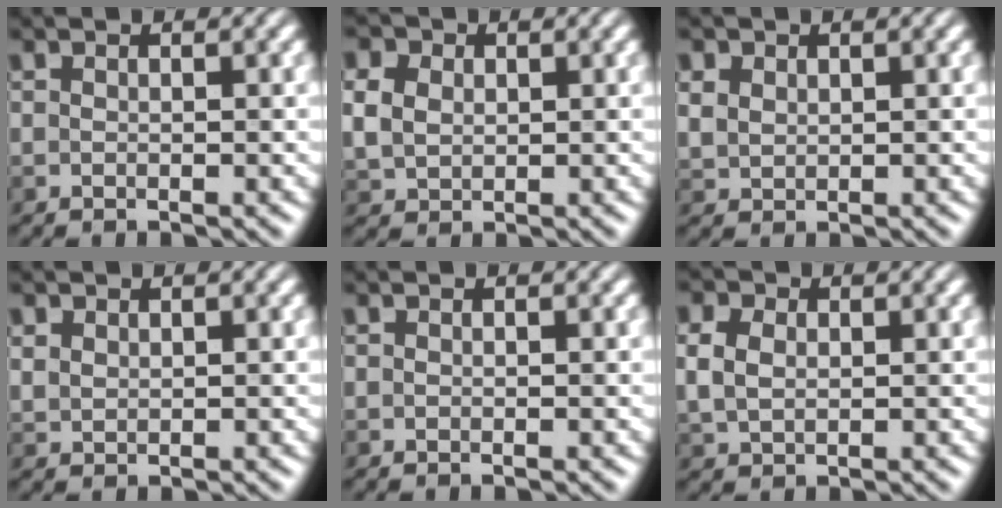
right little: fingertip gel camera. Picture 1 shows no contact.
{"total": 5.0, "force": [1.6, 3.8, 2.8], "torque": [-0.080, 0.018, 0.016]}
{"total": 2.3, "force": [1.2, 1.7, 1.0], "torque": [-0.033, 0.001, 0.029]}
{"total": 1.2, "force": [0.7, 0.9, 0.4], "torque": [-0.014, -0.001, 0.018]}
{"total": 0.0}
{"total": 3.2, "force": [0.7, 2.4, 2.1], "torque": [-0.053, 0.009, 0.010]}